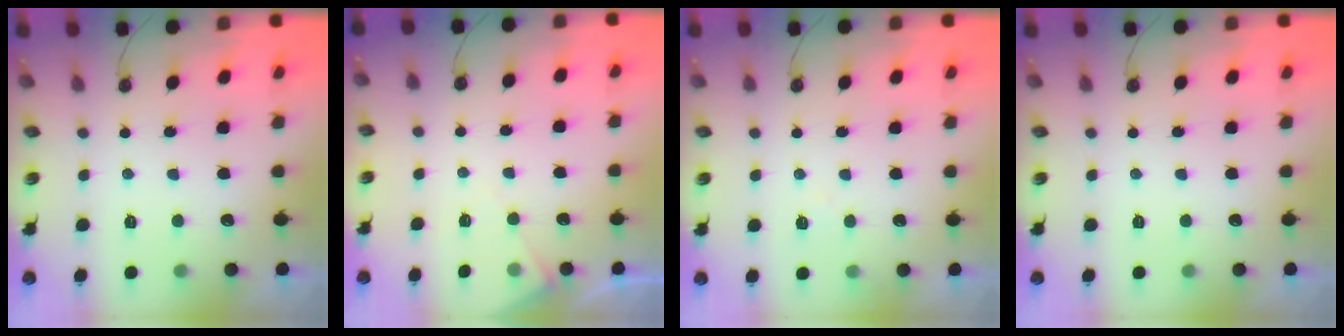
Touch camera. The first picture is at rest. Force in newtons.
{"total": 5.8, "press": 5.8, "slide": 0.8}
{"total": 5.4, "press": 5.4, "slide": 0.8}
{"total": 0.0}